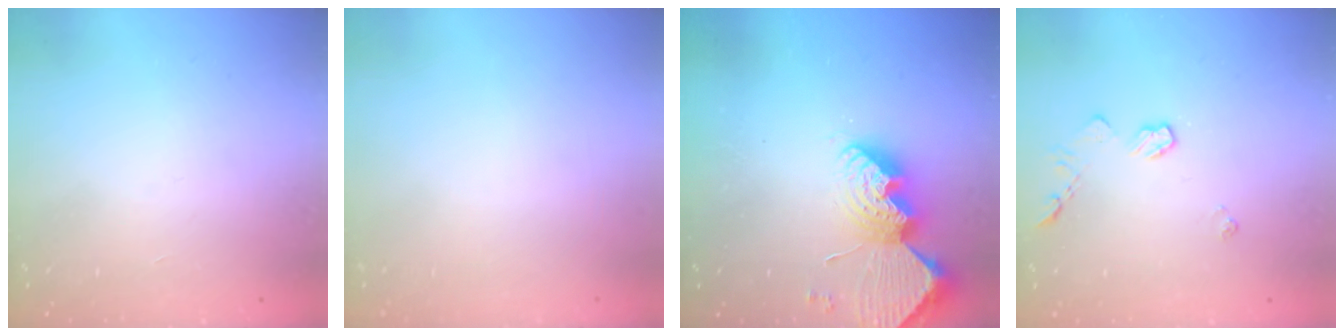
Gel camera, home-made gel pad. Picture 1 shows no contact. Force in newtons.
{"total": 0.0}
{"total": 13.0, "press": 12.9, "slide": 1.2}
{"total": 5.6, "press": 5.6, "slide": 0.4}